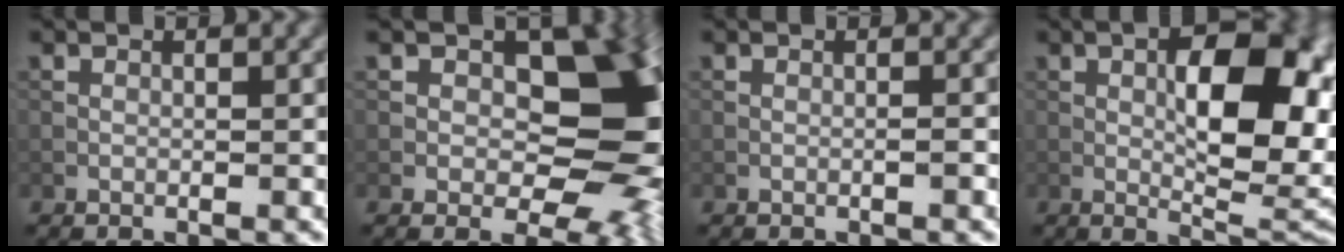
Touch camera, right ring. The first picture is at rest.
{"total": 13.4, "force": [-0.4, 9.1, 9.8], "torque": [-0.075, 0.015, -0.004]}
{"total": 0.7, "force": [-0.6, 0.1, 0.4], "torque": [-0.008, 0.010, -0.009]}
{"total": 10.7, "force": [-0.2, 4.2, 9.8], "torque": [-0.123, 0.003, 0.004]}